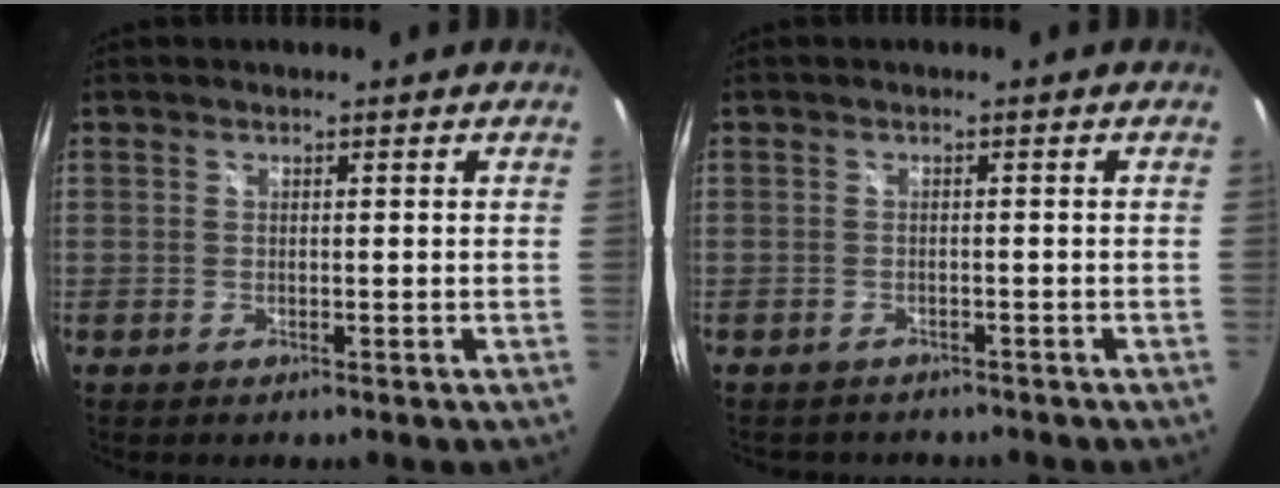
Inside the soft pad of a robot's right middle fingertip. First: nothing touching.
{"total": 3.2, "force": [-2.8, 1.4, 0.7], "torque": [-0.016, -0.012, -0.038]}